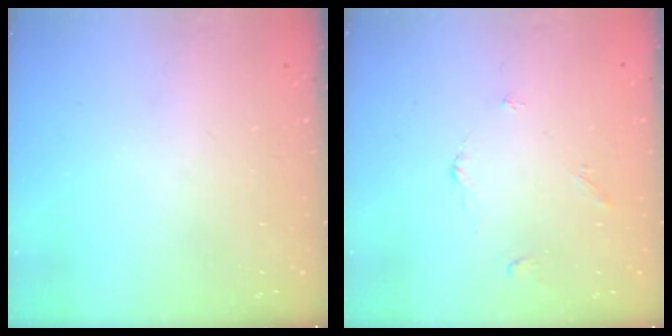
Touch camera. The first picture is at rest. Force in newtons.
{"total": 3.0, "press": 2.9, "slide": 0.5}